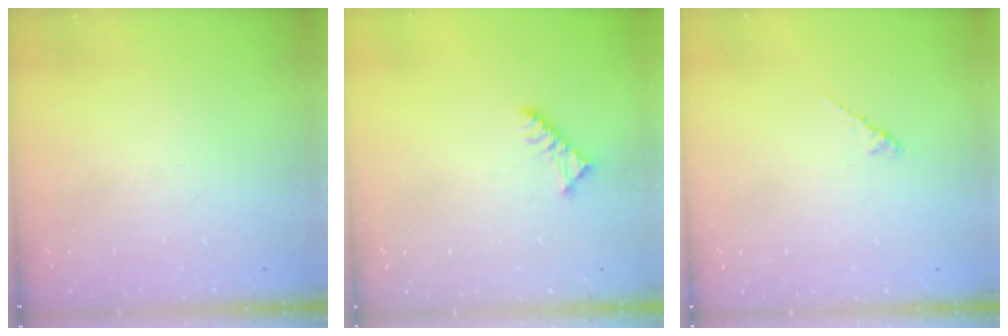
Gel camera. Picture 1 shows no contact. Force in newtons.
{"total": 5.2, "press": 5.1, "slide": 0.8}
{"total": 2.0, "press": 2.0, "slide": 0.6}